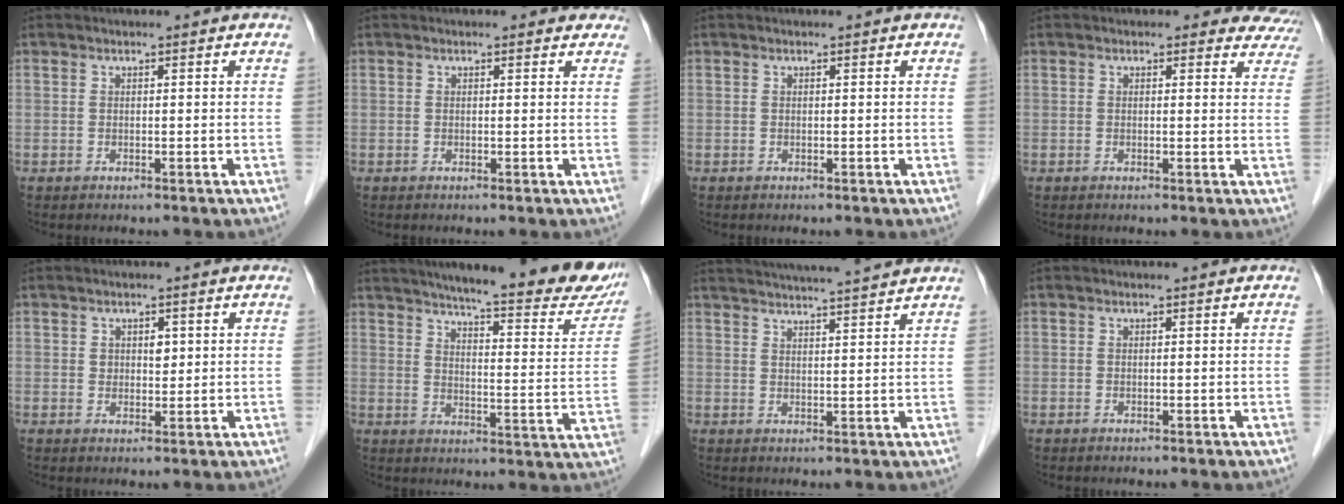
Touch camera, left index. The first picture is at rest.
{"total": 1.8, "force": [1.5, 0.9, 0.4], "torque": [0.002, -0.001, 0.002]}
{"total": 0.0}
{"total": 5.4, "force": [4.8, 2.5, -0.2], "torque": [0.040, -0.013, 0.016]}
{"total": 2.1, "force": [0.7, 1.4, 1.4], "torque": [-0.018, 0.000, 0.010]}
{"total": 24.7, "force": [21.0, 3.3, 12.4], "torque": [-0.174, -0.050, 0.255]}
{"total": 12.9, "force": [12.0, -0.4, 4.8], "torque": [-0.082, 0.017, 0.161]}
{"total": 0.0}